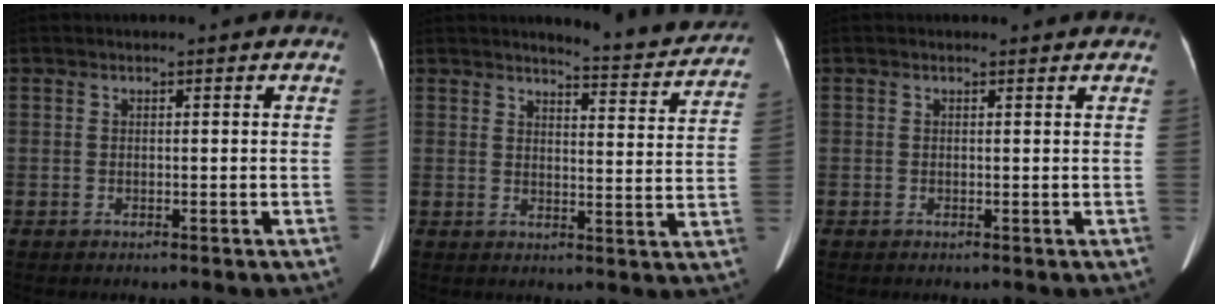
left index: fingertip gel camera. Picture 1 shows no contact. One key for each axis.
{"total": 9.6, "fx": 9.3, "fy": 0.8, "fz": 2.5, "tx": -0.028, "ty": -0.023, "tz": 0.104}
{"total": 0.6, "fx": 0.5, "fy": 0.4, "fz": 0.0, "tx": -0.007, "ty": 0.005, "tz": 0.005}